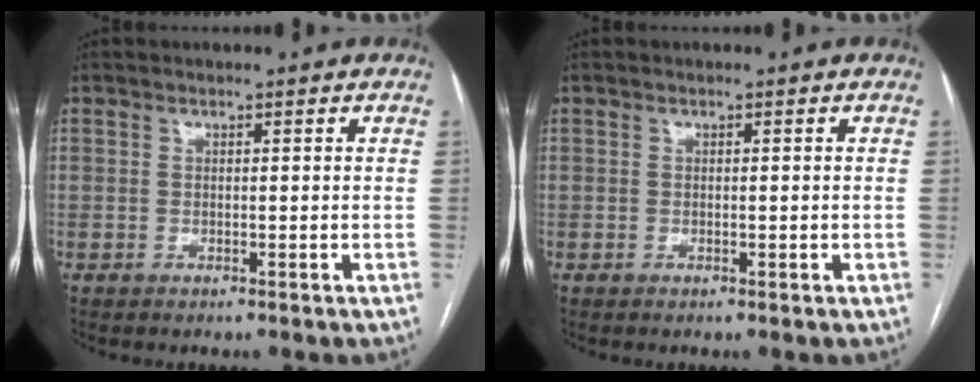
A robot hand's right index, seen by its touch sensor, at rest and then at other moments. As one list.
[{"total": 0.6, "force": [-0.1, 0.1, 0.6], "torque": [-0.010, -0.002, 0.000]}]